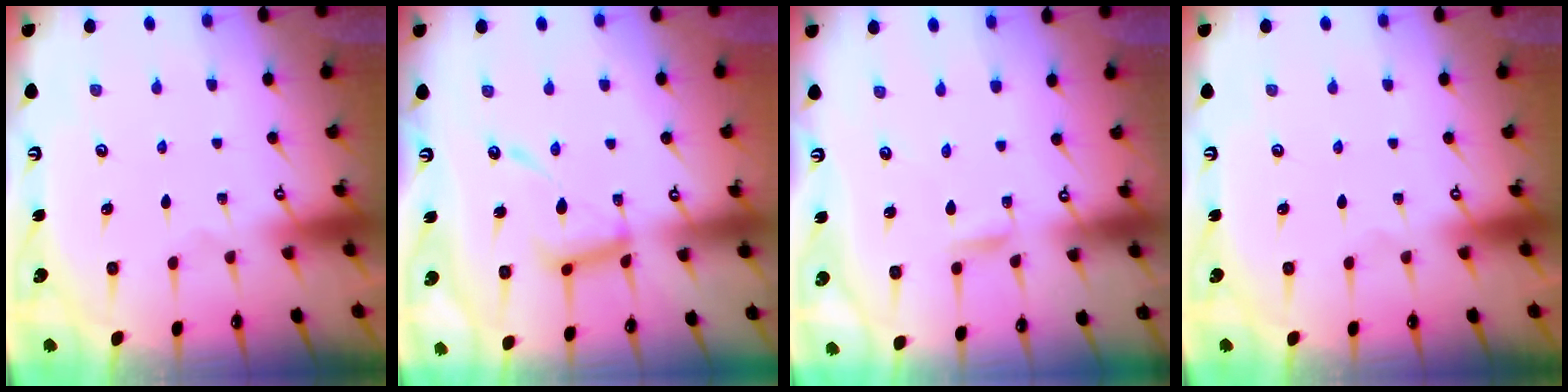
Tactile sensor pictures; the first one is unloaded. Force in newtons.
{"total": 12.1, "press": 12.1, "slide": 1.1}
{"total": 1.6, "press": 1.6, "slide": 0.2}
{"total": 0.0}